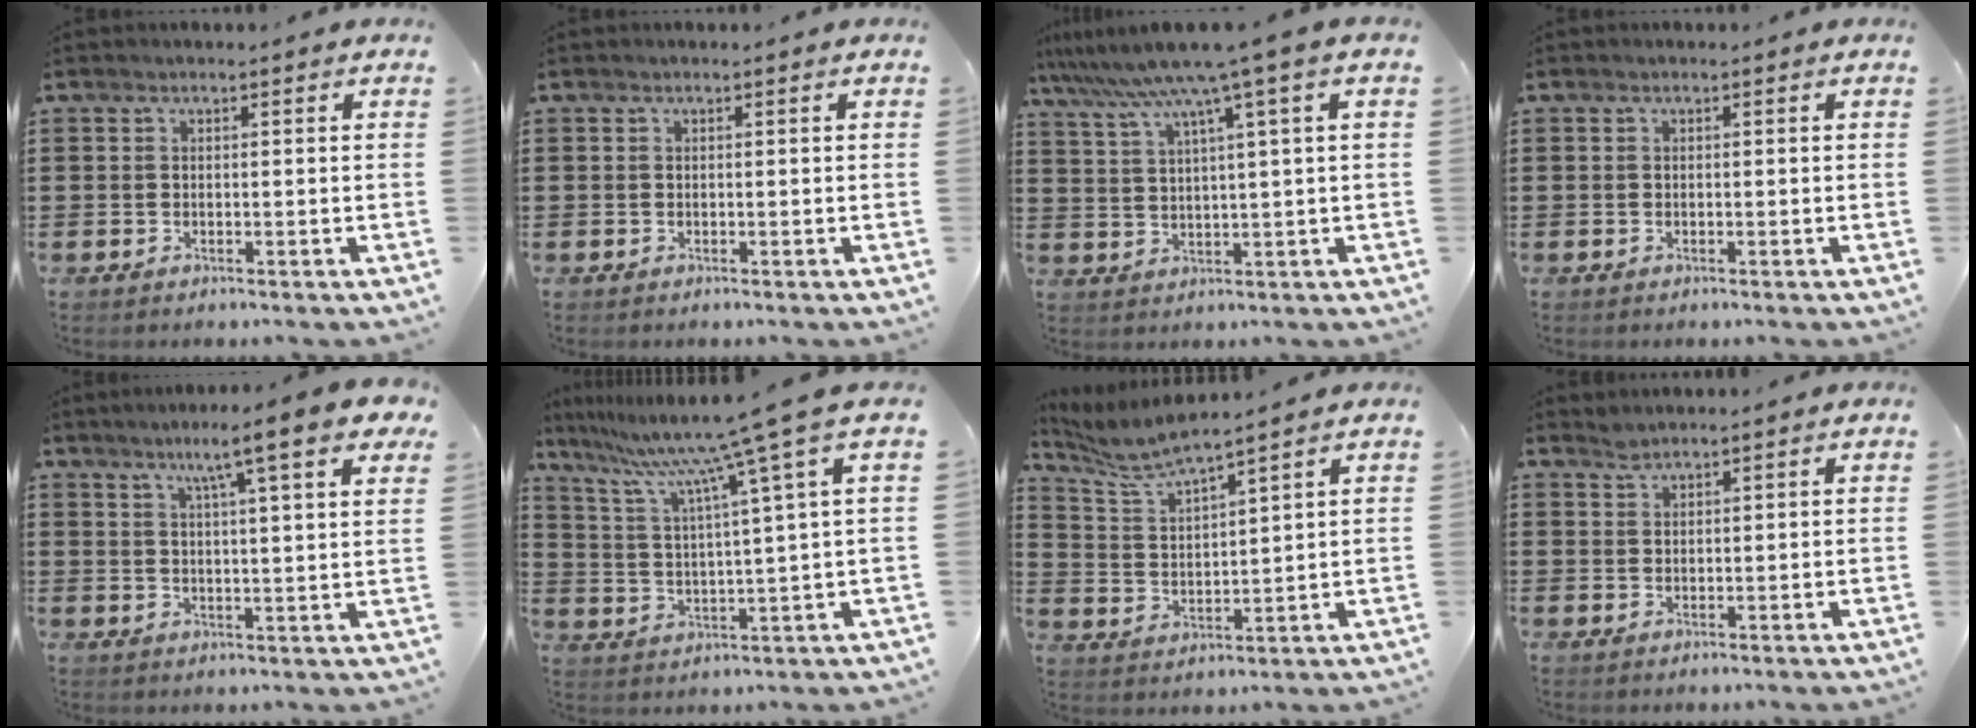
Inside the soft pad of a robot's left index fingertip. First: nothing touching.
{"total": 0.0}
{"total": 7.5, "force": [4.8, -0.3, 5.8], "torque": [-0.130, -0.029, 0.078]}
{"total": 0.0}
{"total": 8.8, "force": [6.1, 0.2, 6.3], "torque": [-0.115, -0.017, 0.098]}
{"total": 10.3, "force": [7.3, -1.9, 7.1], "torque": [-0.167, -0.049, 0.106]}
{"total": 5.2, "force": [4.7, -0.4, 2.2], "torque": [-0.066, -0.027, 0.078]}
{"total": 1.4, "force": [1.4, 0.2, 0.3], "torque": [-0.009, -0.001, 0.027]}